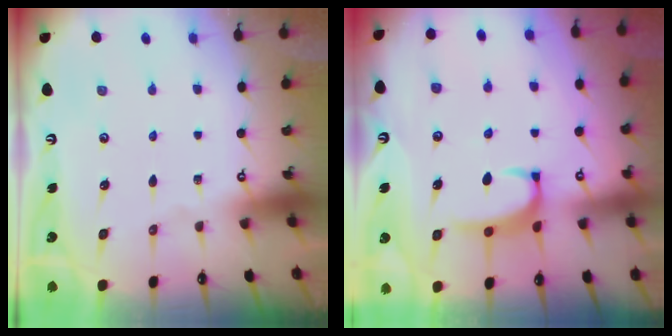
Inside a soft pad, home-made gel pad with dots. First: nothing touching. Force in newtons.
{"total": 2.3, "press": 2.2, "slide": 0.8}